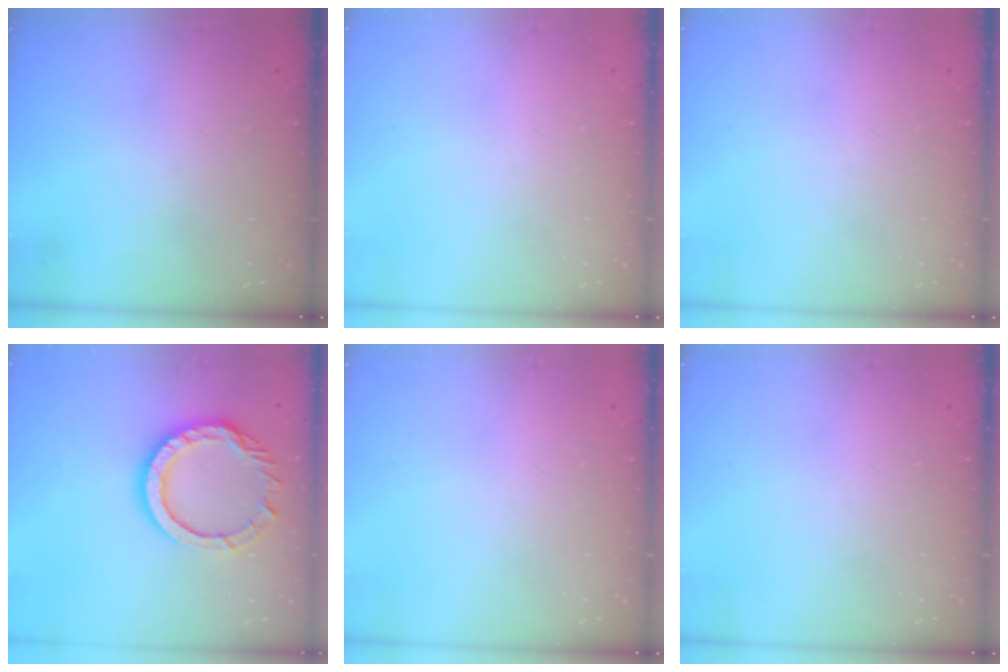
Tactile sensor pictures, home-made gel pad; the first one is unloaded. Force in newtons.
{"total": 0.0}
{"total": 0.0}
{"total": 12.3, "press": 12.3, "slide": 0.8}
{"total": 0.0}
{"total": 0.0}